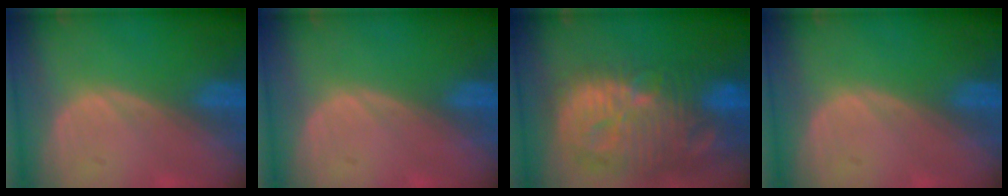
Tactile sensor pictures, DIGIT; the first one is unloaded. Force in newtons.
{"total": 0.0}
{"total": 14.4, "press": 12.6, "slide": 7.0}
{"total": 0.0}